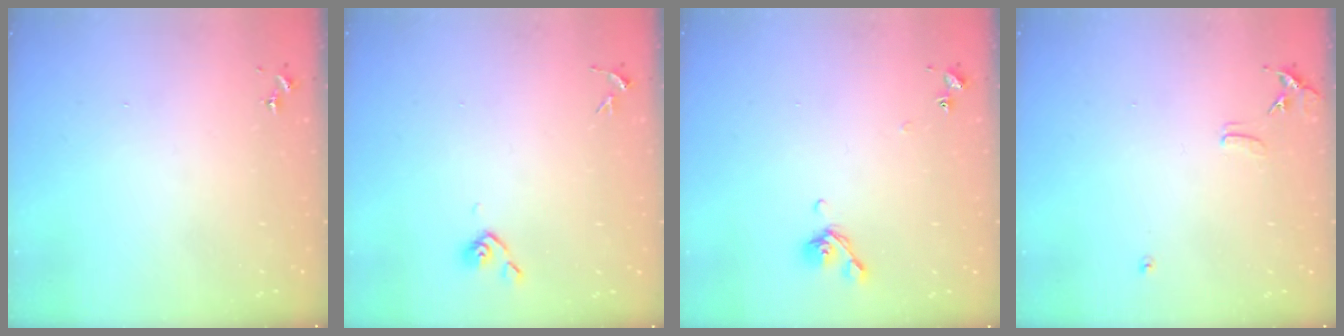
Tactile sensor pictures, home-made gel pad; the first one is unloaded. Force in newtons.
{"total": 3.7, "press": 3.6, "slide": 0.8}
{"total": 7.3, "press": 7.2, "slide": 1.5}
{"total": 6.7, "press": 6.7, "slide": 0.6}